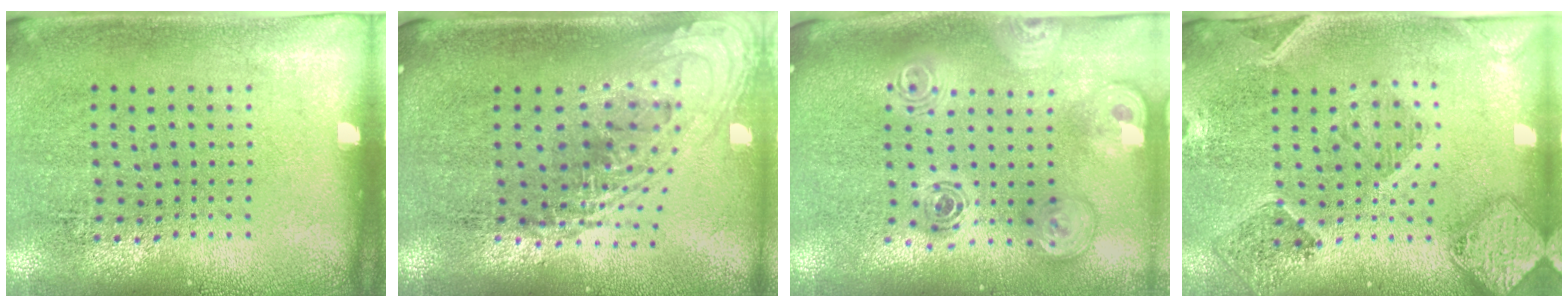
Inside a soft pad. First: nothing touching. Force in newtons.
{"total": 2.2, "press": 1.6, "slide": 1.5}
{"total": 2.0, "press": 1.7, "slide": 1.0}
{"total": 1.5, "press": 1.4, "slide": 0.4}